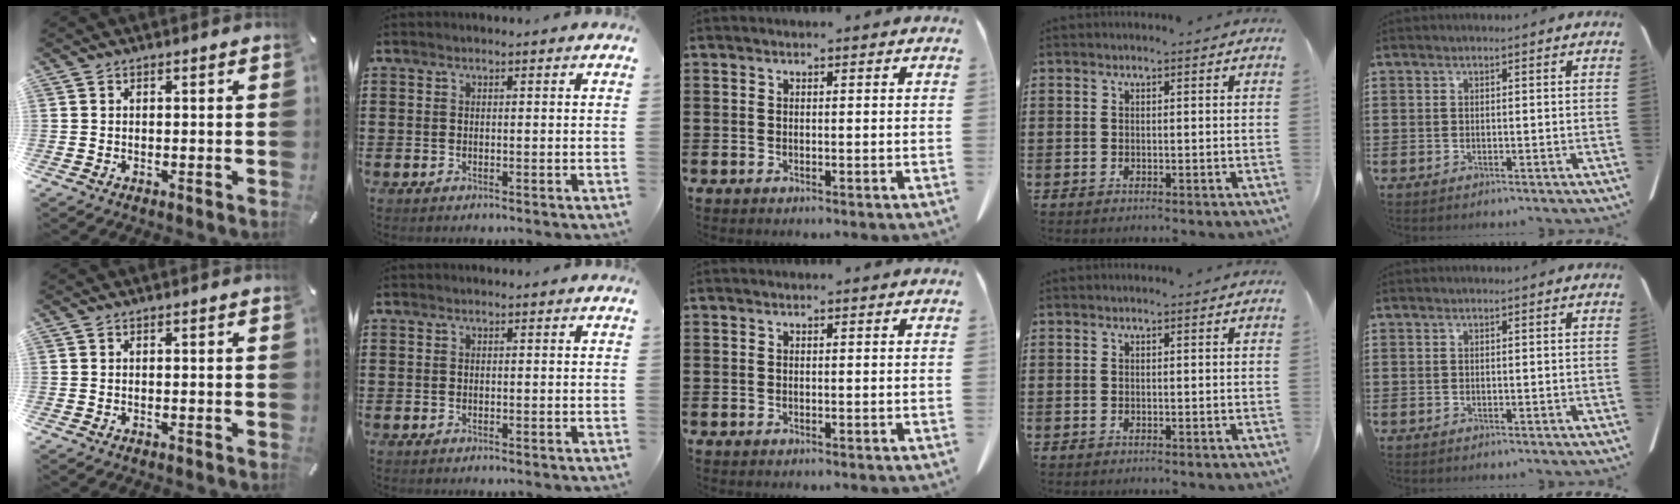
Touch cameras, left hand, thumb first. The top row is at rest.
{}